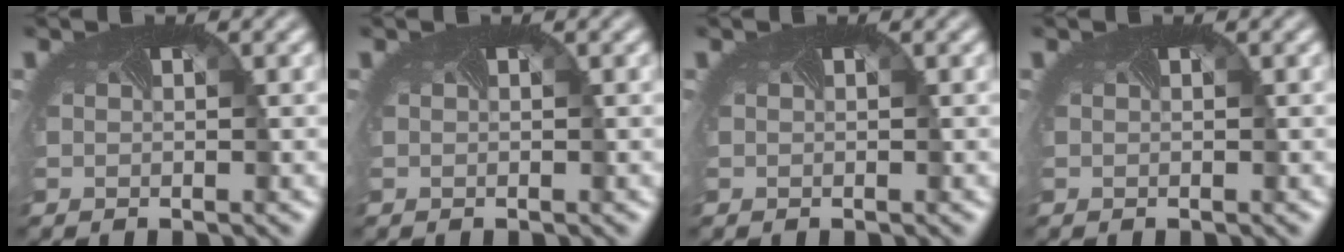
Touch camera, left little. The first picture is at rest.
{"total": 0.0}
{"total": 0.0}
{"total": 0.0}